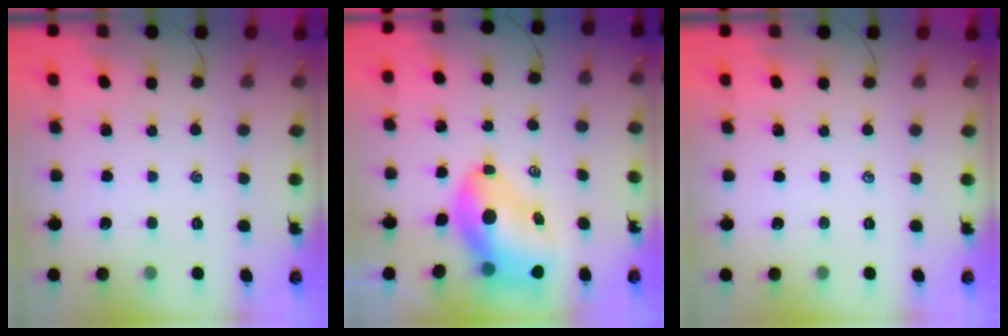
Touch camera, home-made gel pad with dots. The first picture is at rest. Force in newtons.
{"total": 10.7, "press": 10.2, "slide": 3.1}
{"total": 0.0}